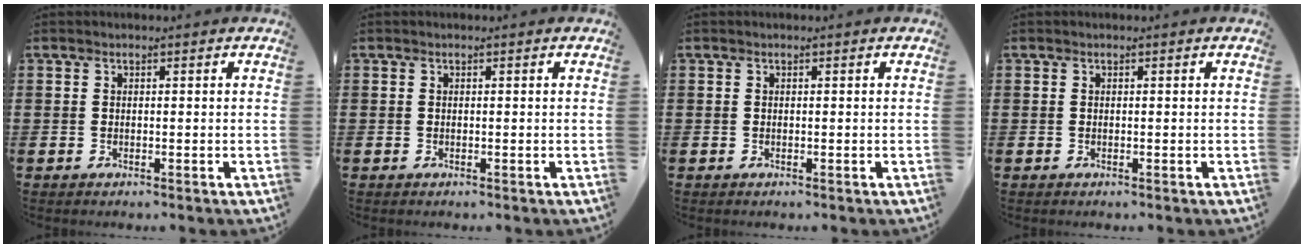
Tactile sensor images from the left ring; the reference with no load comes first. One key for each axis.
{"total": 0.0}
{"total": 0.0}
{"total": 0.0}